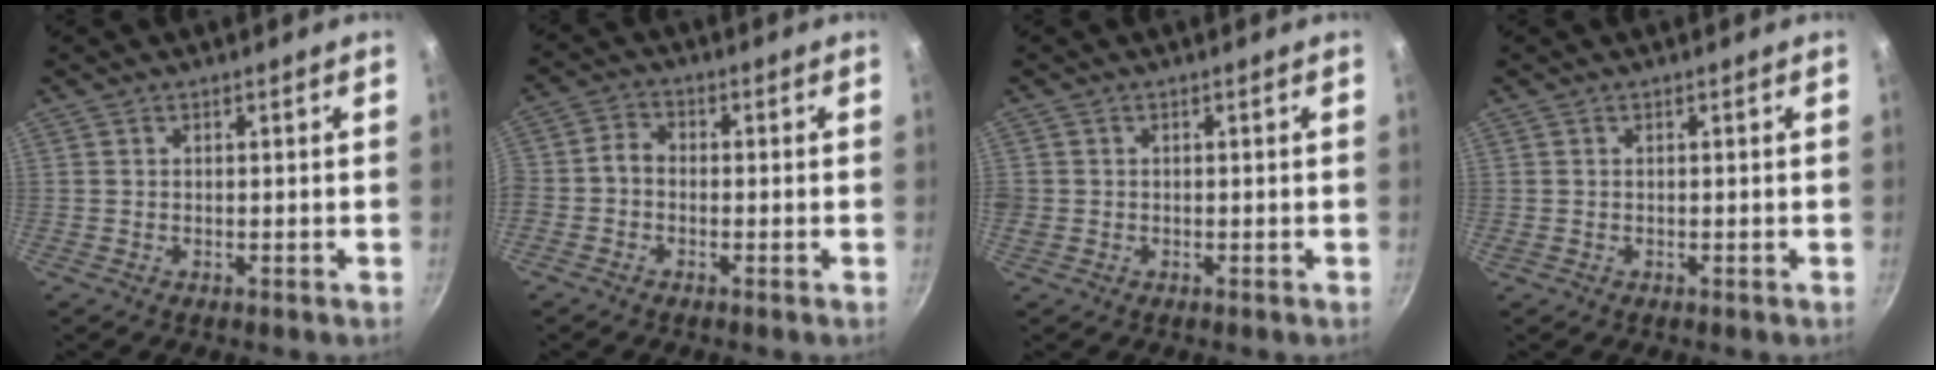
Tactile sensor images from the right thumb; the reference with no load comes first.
{"total": 3.5, "force": [-1.3, 2.7, 1.8], "torque": [-0.031, 0.022, -0.037]}
{"total": 1.7, "force": [-0.3, 1.6, 0.6], "torque": [-0.010, 0.001, -0.006]}
{"total": 0.0}